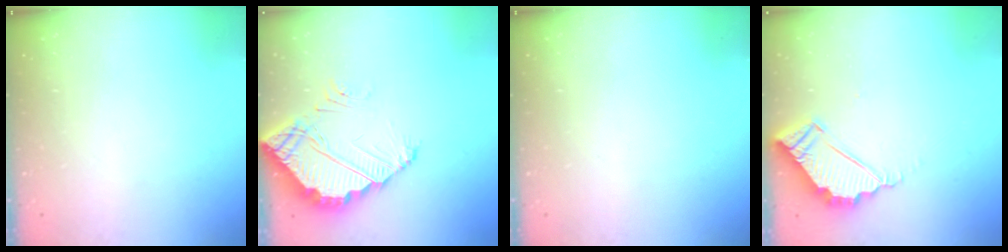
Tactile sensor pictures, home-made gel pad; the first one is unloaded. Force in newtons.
{"total": 3.9, "press": 3.9, "slide": 0.3}
{"total": 0.0}
{"total": 5.4, "press": 5.4, "slide": 0.2}